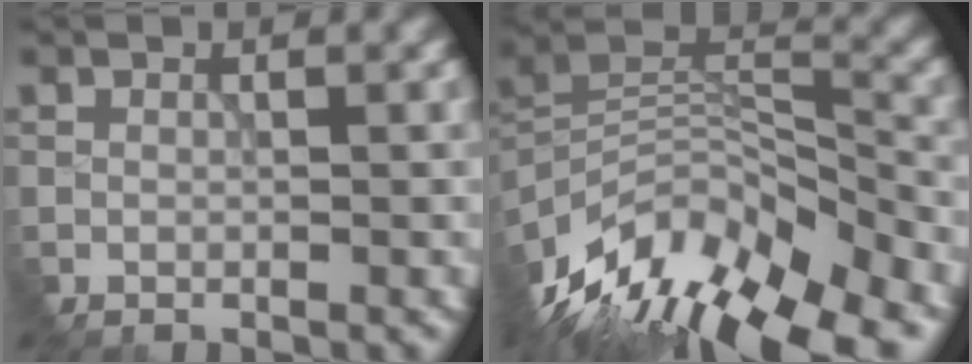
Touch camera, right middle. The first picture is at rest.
{"total": 12.5, "force": [-7.9, 5.7, 7.9], "torque": [-0.199, 0.010, -0.141]}